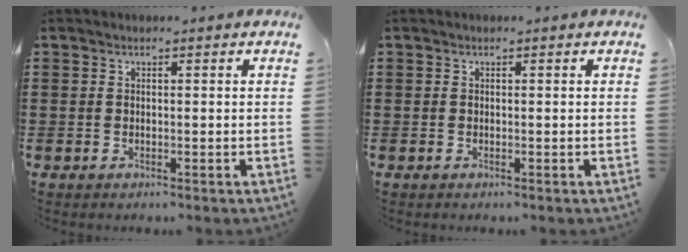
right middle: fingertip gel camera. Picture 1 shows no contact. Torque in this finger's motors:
{"motor_torque": [-0.30, 0.53, 0.08, 0.02]}